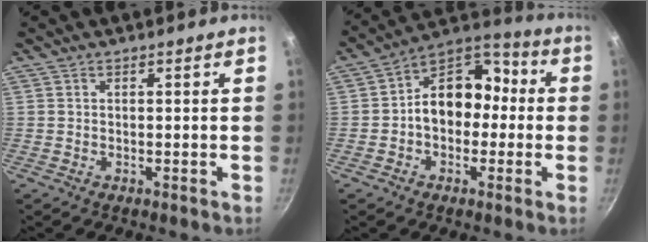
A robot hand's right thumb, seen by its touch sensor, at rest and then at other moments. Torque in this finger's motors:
{"motor_torque": [0.74, 2.38, 1.25, -0.39, 0.14]}